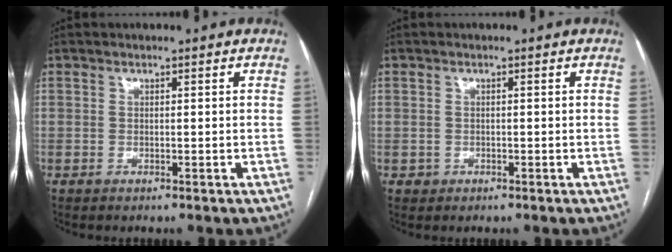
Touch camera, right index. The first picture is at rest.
{"total": 1.1, "force": [-0.3, 1.0, 0.0], "torque": [0.003, 0.005, -0.005]}